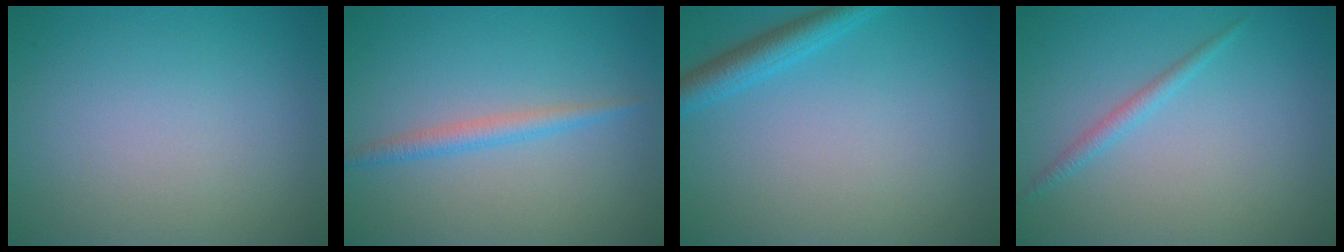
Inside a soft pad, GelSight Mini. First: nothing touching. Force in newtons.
{"total": 1.8, "press": 1.8, "slide": 0.1}
{"total": 2.7, "press": 2.7, "slide": 0.2}
{"total": 1.3, "press": 1.3, "slide": 0.1}